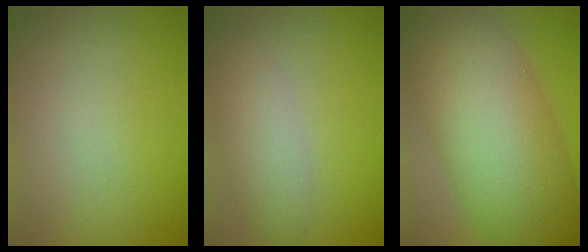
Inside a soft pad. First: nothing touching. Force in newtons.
{"total": 2.9, "press": 2.9, "slide": 0.2}
{"total": 11.9, "press": 11.9, "slide": 0.3}